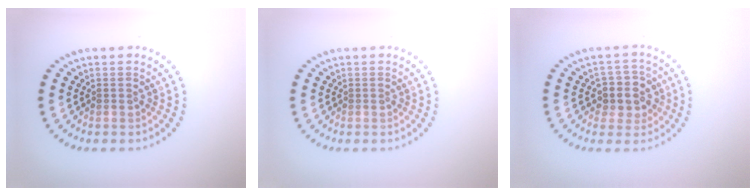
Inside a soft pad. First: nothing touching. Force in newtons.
{"total": 0.0}
{"total": 3.3, "press": 3.0, "slide": 1.3}